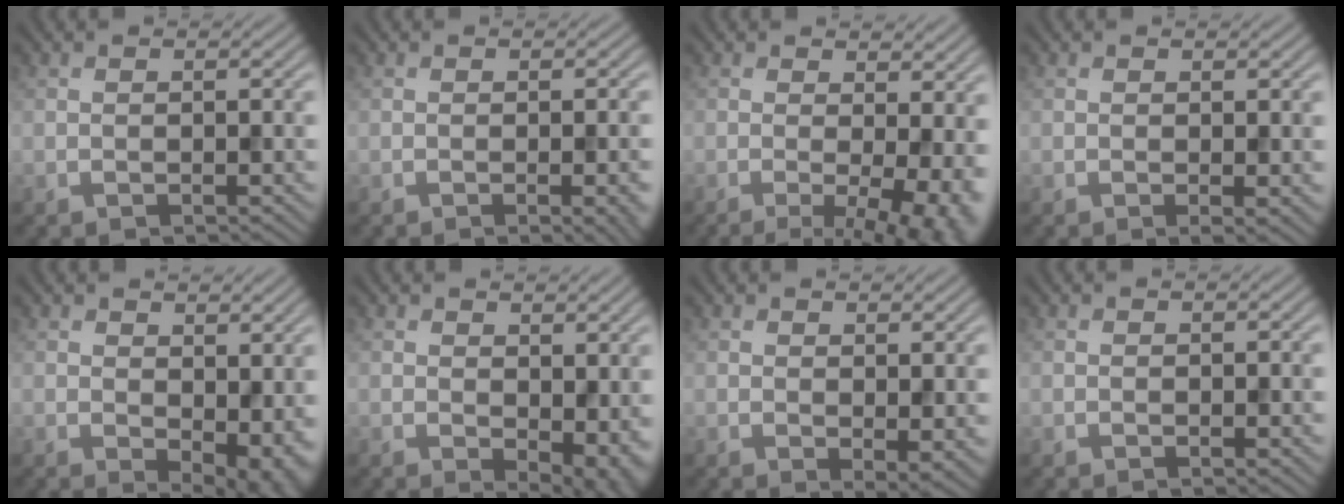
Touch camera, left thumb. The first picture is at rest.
{"total": 3.2, "force": [-1.0, 0.7, 3.0], "torque": [-0.035, 0.001, -0.013]}
{"total": 9.3, "force": [-1.4, 2.8, 8.8], "torque": [-0.113, -0.003, -0.014]}
{"total": 1.3, "force": [0.2, 0.2, 1.2], "torque": [-0.017, -0.007, 0.002]}
{"total": 6.8, "force": [0.3, 4.0, 5.5], "torque": [-0.074, -0.020, 0.017]}
{"total": 5.6, "force": [0.1, 3.2, 4.6], "torque": [-0.066, -0.017, 0.012]}
{"total": 2.6, "force": [0.8, 1.0, 2.3], "torque": [-0.037, -0.008, 0.017]}
{"total": 0.0}